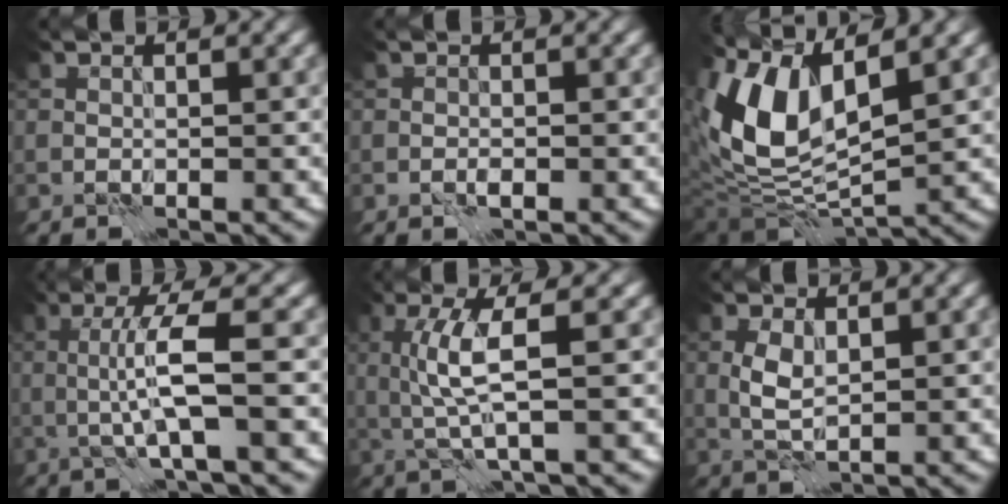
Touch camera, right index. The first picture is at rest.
{"total": 1.2, "force": [-0.4, 0.7, 0.8], "torque": [-0.017, -0.001, -0.009]}
{"total": 9.8, "force": [3.6, 4.7, 7.8], "torque": [-0.167, 0.003, 0.065]}
{"total": 4.6, "force": [-0.5, 0.3, 4.5], "torque": [-0.086, 0.008, -0.012]}
{"total": 4.2, "force": [0.4, 0.7, 4.1], "torque": [-0.092, -0.003, 0.014]}
{"total": 2.3, "force": [0.5, 1.1, 2.0], "torque": [-0.047, 0.001, 0.011]}